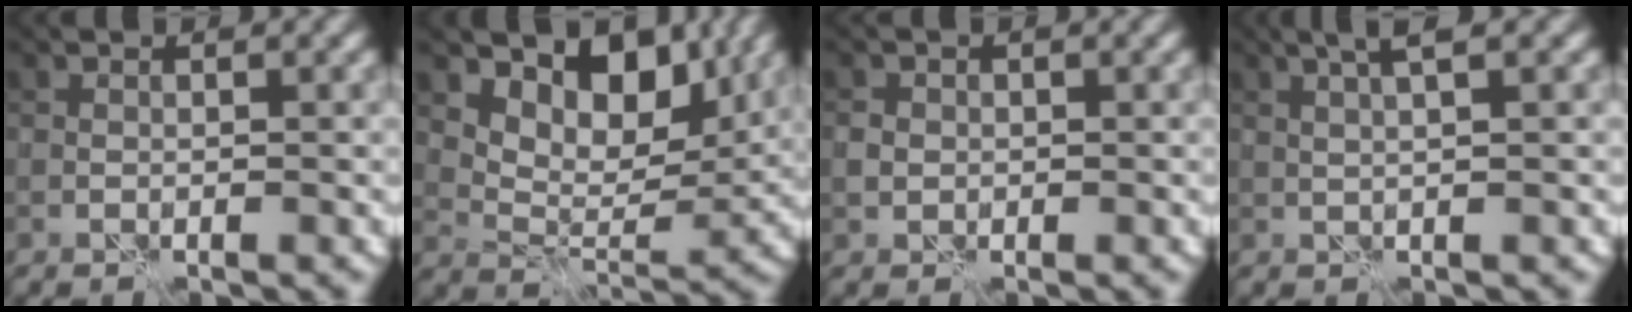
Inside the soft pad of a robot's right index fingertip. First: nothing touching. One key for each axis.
{"total": 7.8, "fx": 4.9, "fy": 4.0, "fz": 4.7, "tx": -0.068, "ty": -0.012, "tz": 0.079}
{"total": 1.2, "fx": 0.0, "fy": 1.2, "fz": 0.3, "tx": -0.006, "ty": -0.002, "tz": -0.003}
{"total": 2.7, "fx": 1.5, "fy": 0.3, "fz": 2.2, "tx": -0.029, "ty": -0.001, "tz": 0.018}